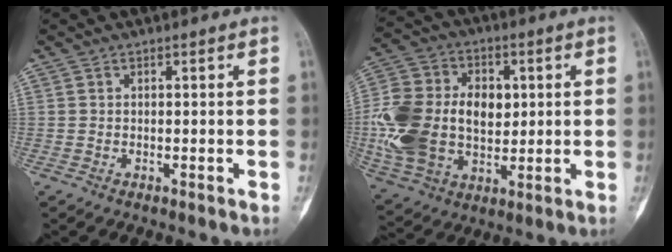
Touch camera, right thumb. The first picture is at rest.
{"total": 22.2, "force": [0.7, 15.3, 16.1], "torque": [-0.320, 0.009, 0.025]}